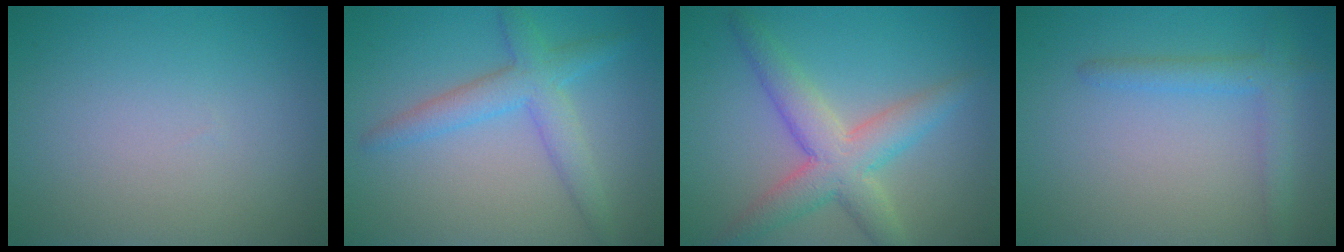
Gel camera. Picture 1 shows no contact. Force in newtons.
{"total": 3.8, "press": 3.8, "slide": 0.1}
{"total": 4.2, "press": 4.2, "slide": 0.4}
{"total": 2.3, "press": 2.3, "slide": 0.1}